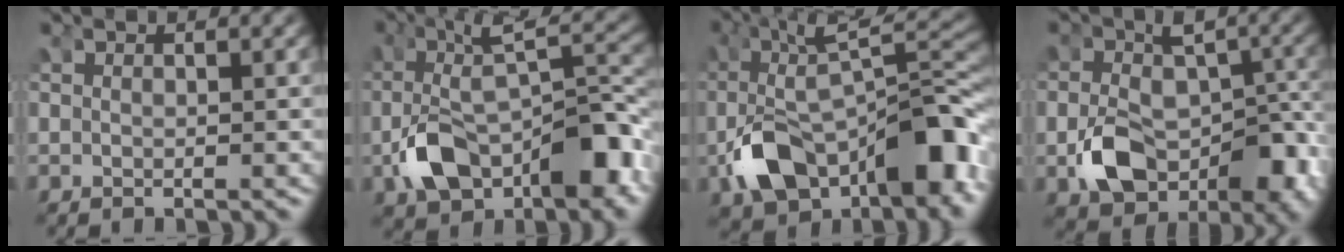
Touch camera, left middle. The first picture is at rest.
{"total": 7.6, "force": [-2.7, 3.9, 6.0], "torque": [-0.111, -0.001, -0.042]}
{"total": 10.1, "force": [-3.3, 5.3, 7.9], "torque": [-0.145, -0.005, -0.048]}
{"total": 9.2, "force": [-3.4, 5.8, 6.2], "torque": [-0.116, -0.037, -0.044]}